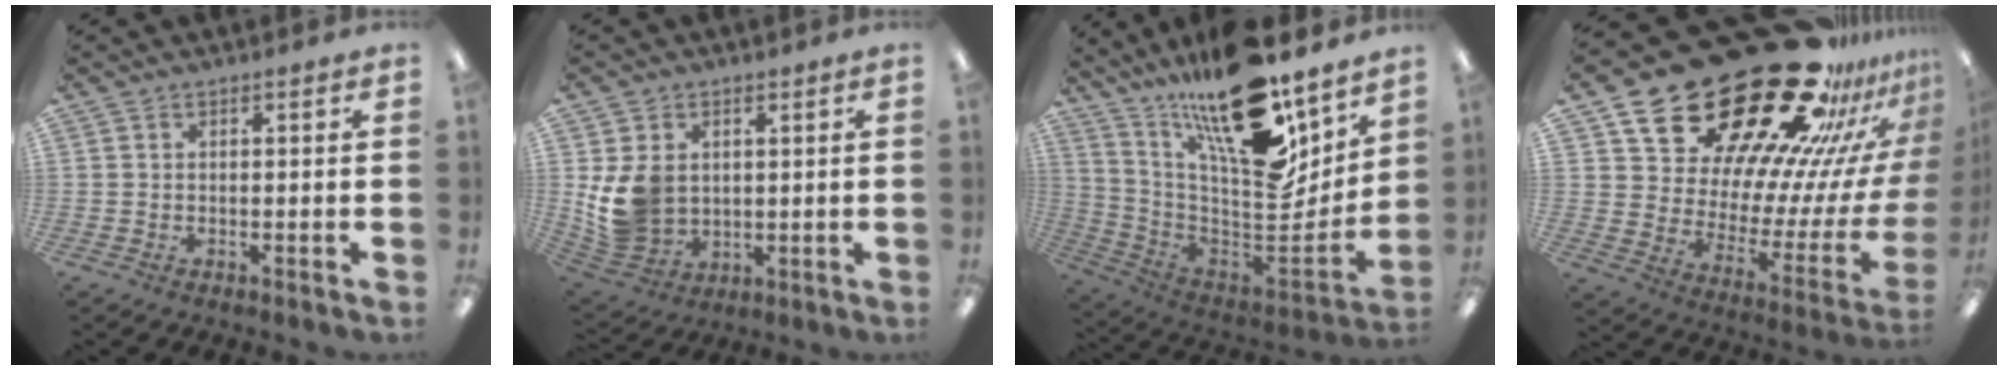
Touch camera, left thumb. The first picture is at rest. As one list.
[{"total": 10.7, "force": [1.8, 8.9, 5.7], "torque": [-0.131, 0.006, 0.039]}, {"total": 23.5, "force": [15.8, 8.0, 15.5], "torque": [-0.245, -0.127, 0.265]}, {"total": 36.2, "force": [26.6, 15.8, 18.7], "torque": [-0.231, -0.213, 0.503]}]